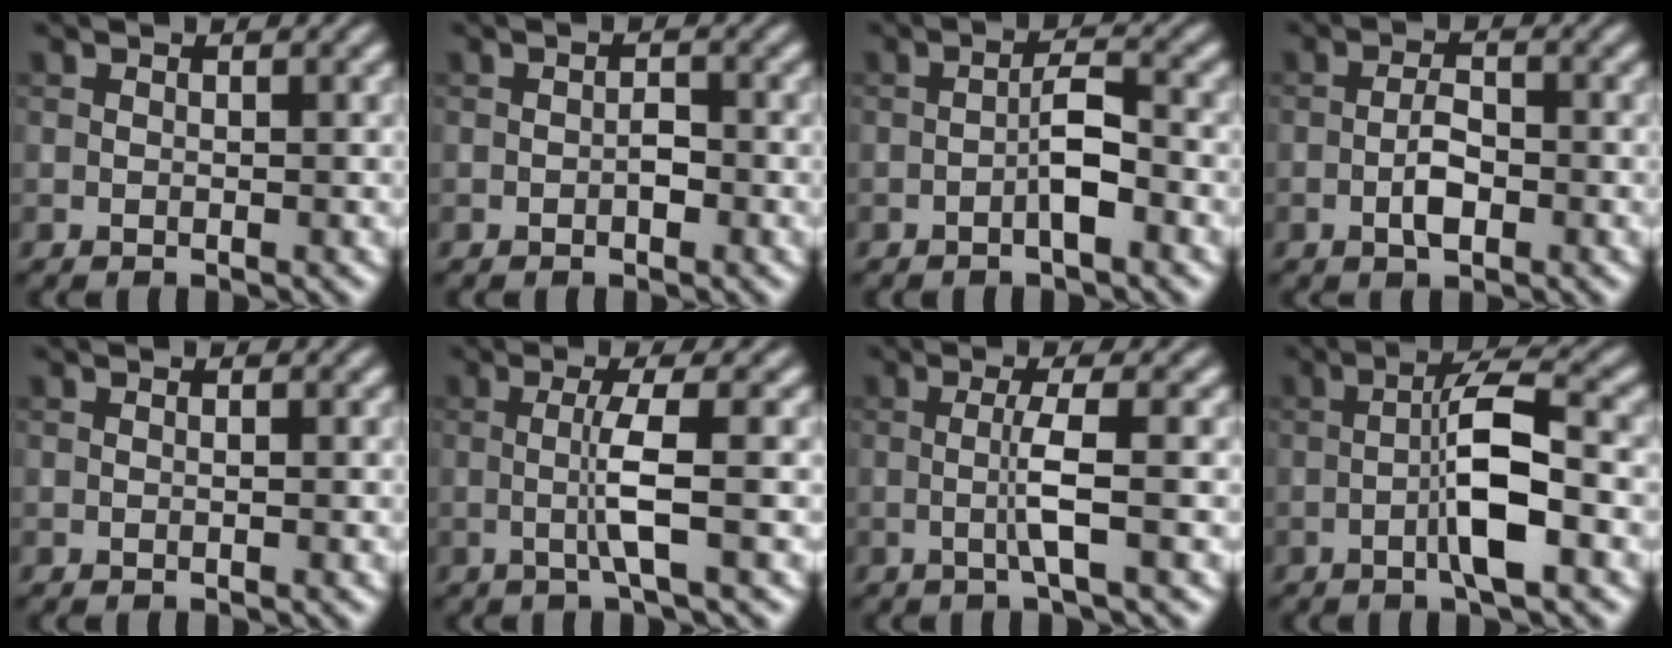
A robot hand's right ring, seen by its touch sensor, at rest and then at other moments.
{"total": 1.1, "force": [-0.3, 0.6, 0.8], "torque": [-0.012, 0.002, -0.006]}
{"total": 2.6, "force": [-0.9, 0.6, 2.4], "torque": [-0.041, 0.008, -0.019]}
{"total": 2.5, "force": [-0.8, 1.0, 2.1], "torque": [-0.039, 0.001, -0.019]}
{"total": 0.0}
{"total": 3.4, "force": [-0.1, 0.4, 3.4], "torque": [-0.064, -0.006, -0.005]}
{"total": 2.9, "force": [-0.1, 0.3, 2.9], "torque": [-0.057, -0.007, -0.007]}
{"total": 5.6, "force": [-1.2, 1.0, 5.4], "torque": [-0.096, 0.014, -0.027]}